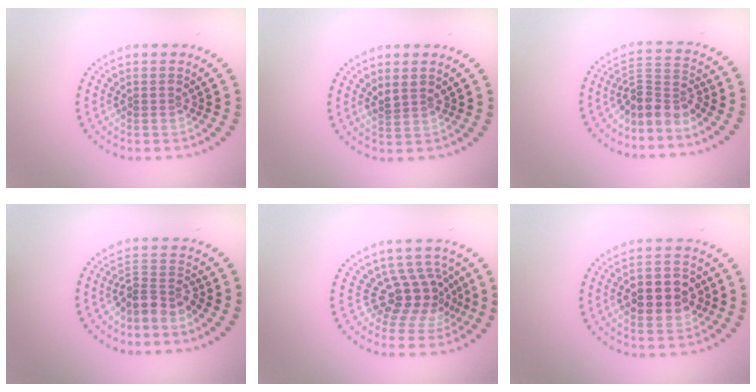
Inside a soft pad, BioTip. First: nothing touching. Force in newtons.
{"total": 1.1, "press": 1.0, "slide": 0.4}
{"total": 3.4, "press": 2.5, "slide": 2.3}
{"total": 2.7, "press": 2.1, "slide": 1.8}
{"total": 3.9, "press": 2.8, "slide": 2.8}
{"total": 5.1, "press": 5.1, "slide": 0.4}